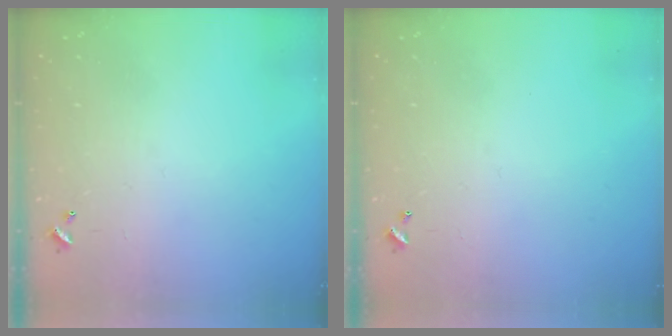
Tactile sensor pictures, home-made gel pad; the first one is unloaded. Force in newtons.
{"total": 0.0}